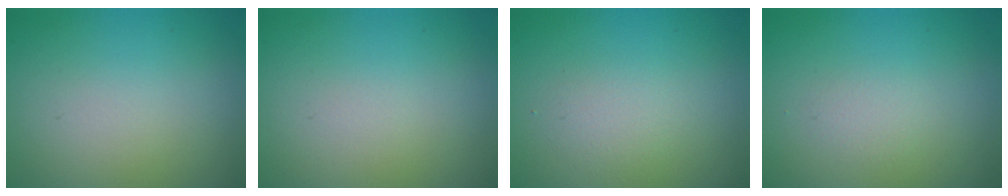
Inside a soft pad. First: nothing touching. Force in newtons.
{"total": 0.0}
{"total": 1.4, "press": 1.4, "slide": 0.1}
{"total": 0.9, "press": 0.9, "slide": 0.1}